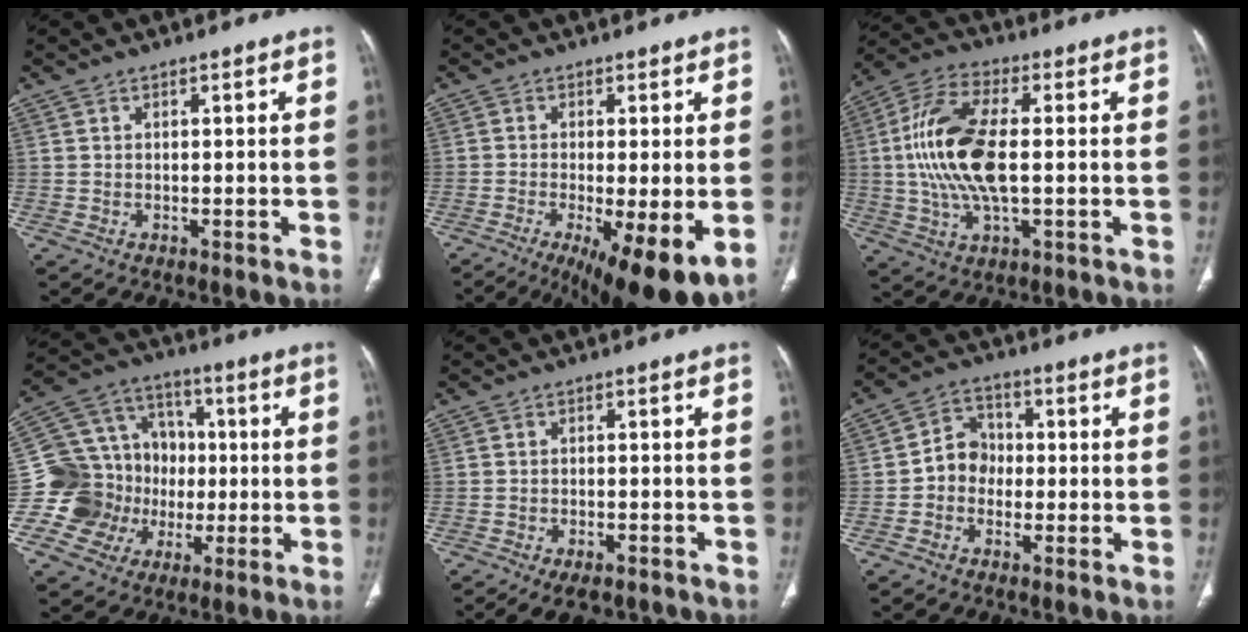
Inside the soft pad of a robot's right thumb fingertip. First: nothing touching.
{"total": 13.7, "force": [-5.0, 3.6, 12.3], "torque": [-0.172, -0.021, -0.069]}
{"total": 16.2, "force": [0.3, 6.9, 14.6], "torque": [-0.315, 0.014, 0.005]}
{"total": 17.1, "force": [-2.3, 15.6, 6.5], "torque": [-0.085, 0.059, -0.031]}
{"total": 7.6, "force": [-5.6, 3.5, 3.8], "torque": [-0.051, 0.016, -0.080]}
{"total": 6.0, "force": [-1.2, 5.2, 2.8], "torque": [-0.024, 0.025, -0.034]}